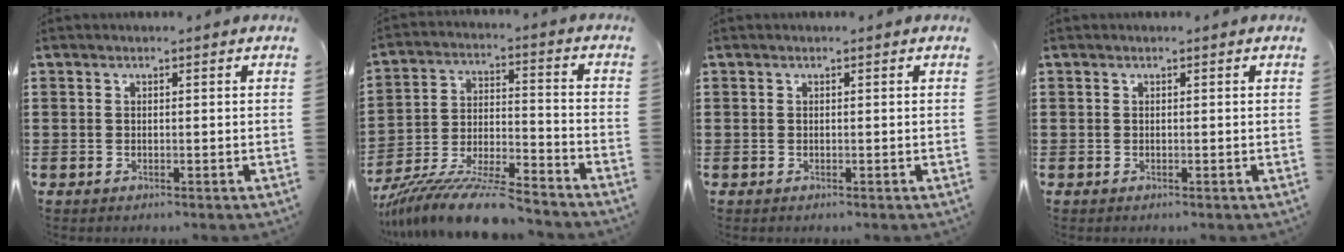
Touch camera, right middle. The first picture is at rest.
{"total": 11.5, "force": [-10.4, 0.7, 4.9], "torque": [-0.086, 0.019, -0.203]}
{"total": 0.0}
{"total": 0.0}